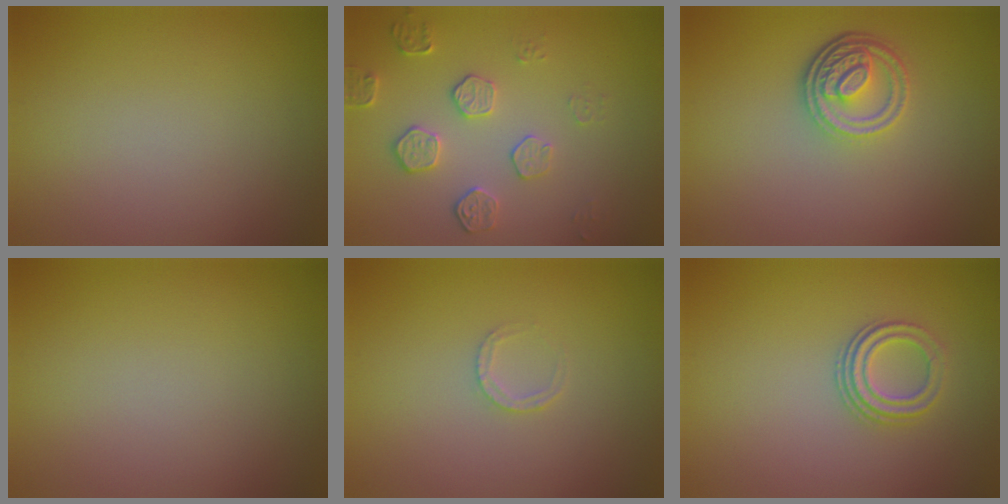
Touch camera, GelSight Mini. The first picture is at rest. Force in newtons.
{"total": 2.2, "press": 1.8, "slide": 1.2}
{"total": 4.4, "press": 3.3, "slide": 2.9}
{"total": 0.0}
{"total": 1.3, "press": 1.3, "slide": 0.2}
{"total": 2.8, "press": 2.2, "slide": 1.7}